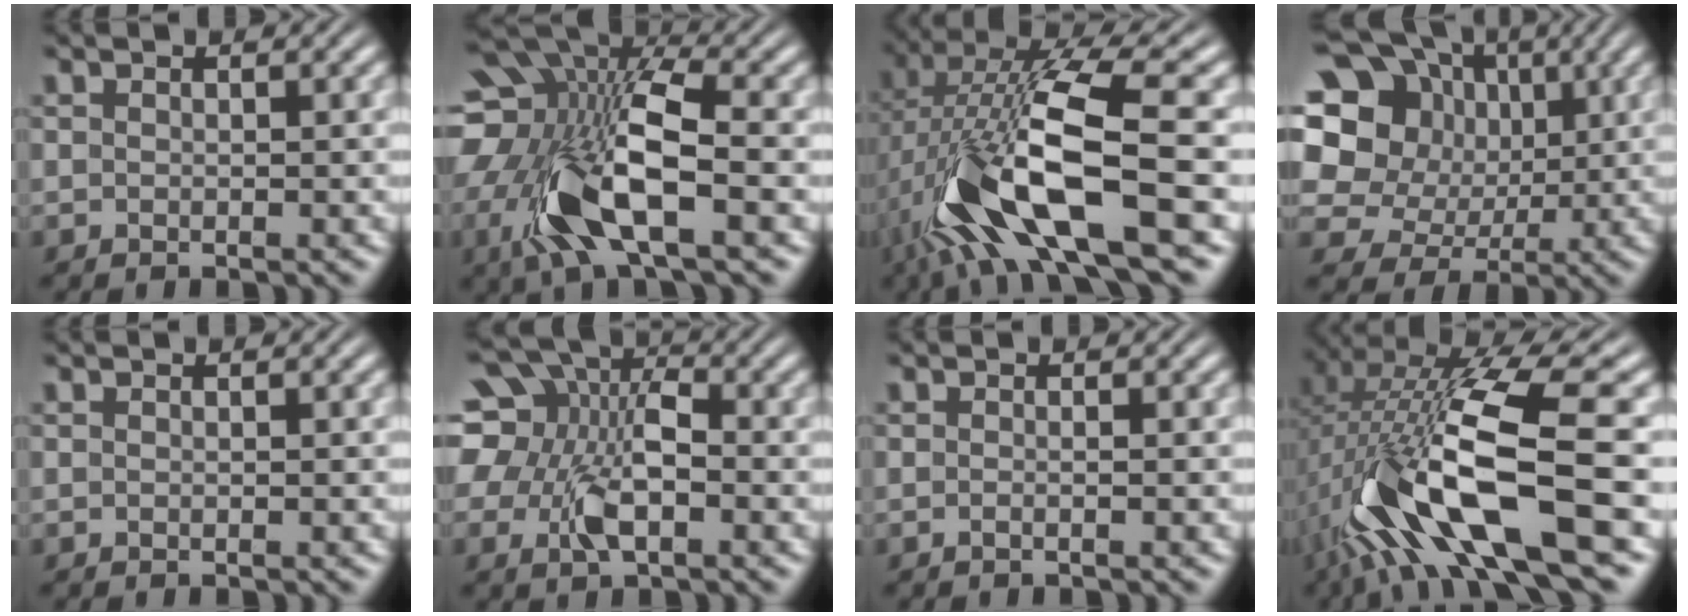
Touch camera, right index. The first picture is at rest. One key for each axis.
{"total": 12.0, "fx": -0.4, "fy": 7.4, "fz": 9.4, "tx": -0.197, "ty": -0.018, "tz": -0.003}
{"total": 10.2, "fx": -2.0, "fy": 3.8, "fz": 9.2, "tx": -0.186, "ty": -0.022, "tz": -0.018}
{"total": 17.5, "fx": 3.9, "fy": 14.6, "fz": 8.8, "tx": -0.178, "ty": -0.011, "tz": 0.051}
{"total": 0.0}
{"total": 10.0, "fx": 1.2, "fy": 7.7, "fz": 6.3, "tx": -0.133, "ty": -0.012, "tz": 0.013}
{"total": 0.6, "fx": -0.4, "fy": 0.0, "fz": 0.4, "tx": -0.011, "ty": -0.001, "tz": -0.009}
{"total": 11.4, "fx": -2.5, "fy": 3.8, "fz": 10.4, "tx": -0.205, "ty": -0.016, "tz": -0.025}